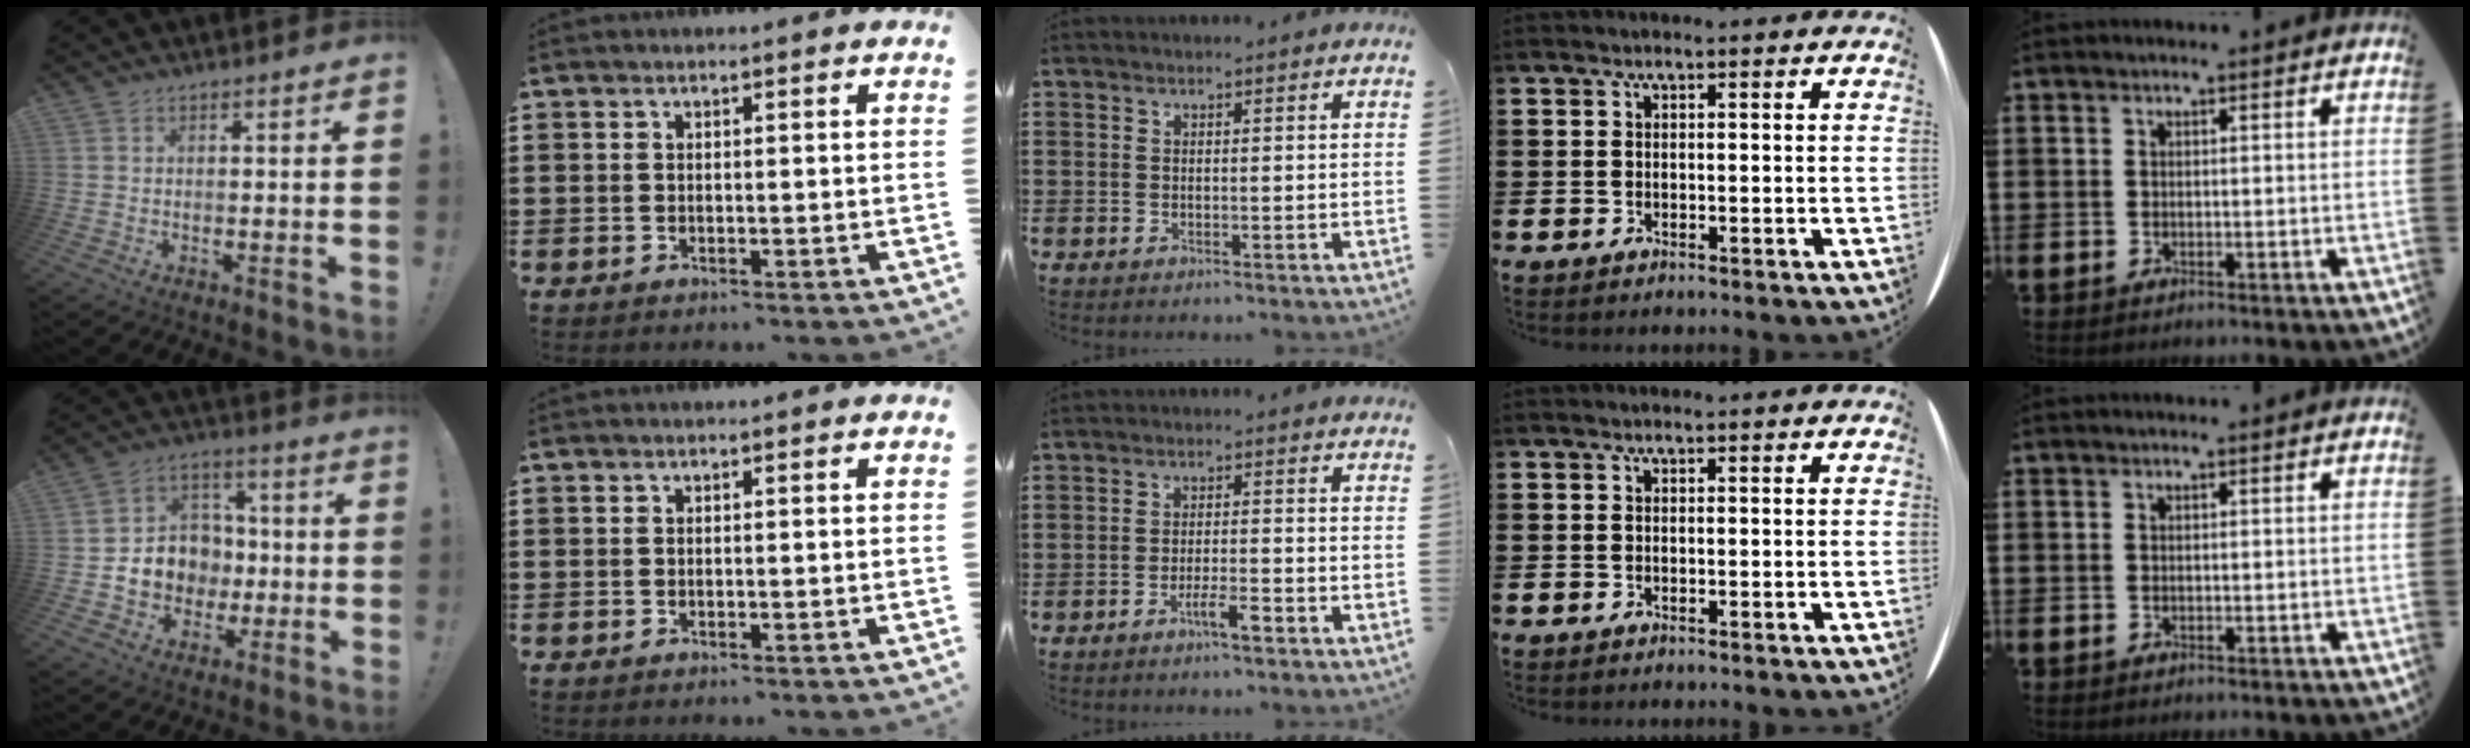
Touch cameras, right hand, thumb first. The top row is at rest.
{"thumb": {"total": 11.2, "force": [-2.6, 10.3, 3.7], "torque": [-0.047, 0.020, -0.034]}, "middle": {"total": 3.5, "force": [-2.3, 0.7, 2.6], "torque": [-0.048, 0.003, -0.044]}}